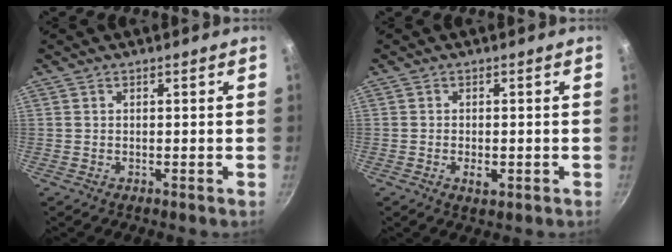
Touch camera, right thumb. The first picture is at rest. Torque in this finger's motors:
{"motor_torque": [-0.28, 0.10, -0.19, 0.05, -0.01]}